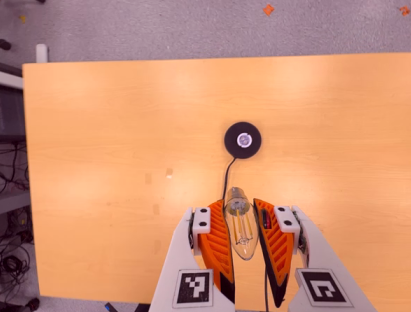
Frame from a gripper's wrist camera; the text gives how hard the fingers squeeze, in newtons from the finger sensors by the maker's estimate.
{"total": 21.6, "left": 23.9, "right": 19.3}